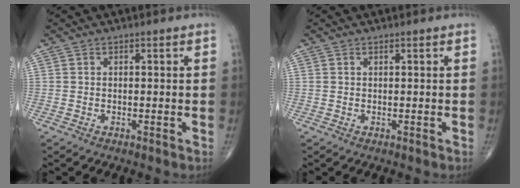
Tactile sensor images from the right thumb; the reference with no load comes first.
{"total": 0.0}